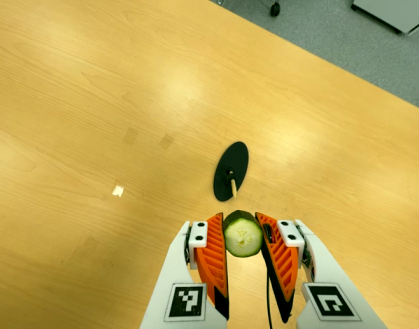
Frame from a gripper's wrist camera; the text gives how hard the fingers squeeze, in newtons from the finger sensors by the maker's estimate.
{"total": 9.2, "left": 8.6, "right": 9.8}